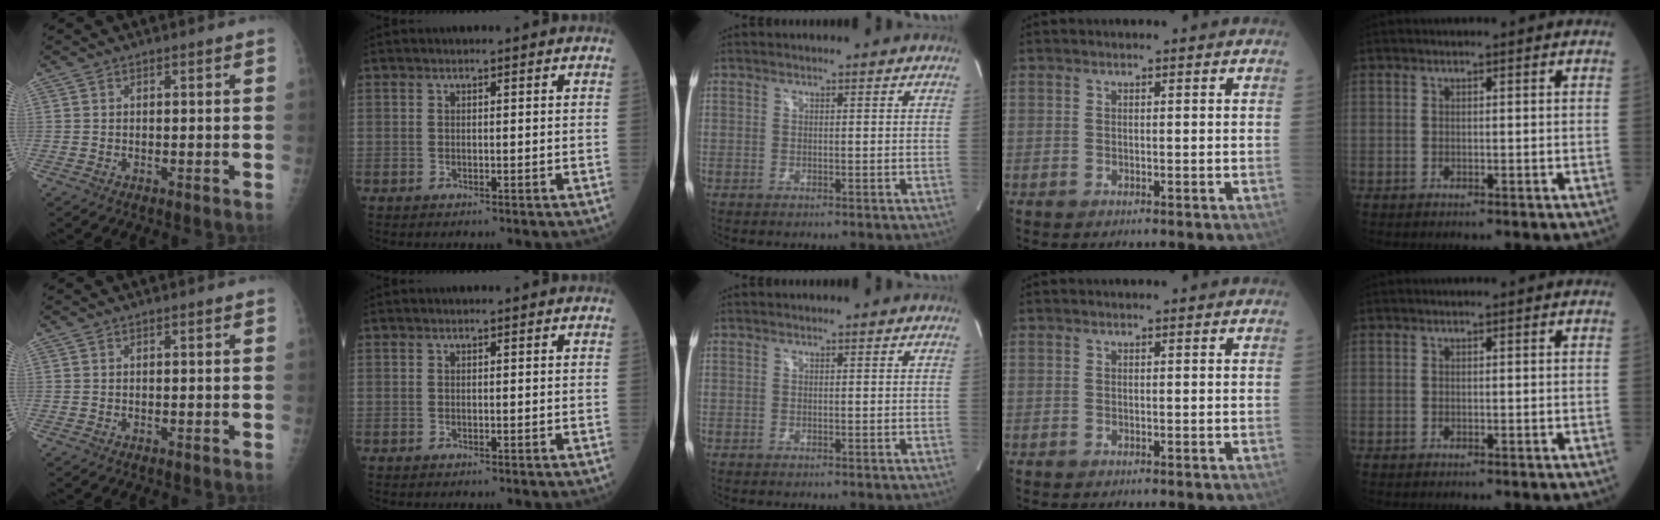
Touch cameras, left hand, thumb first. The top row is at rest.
{}